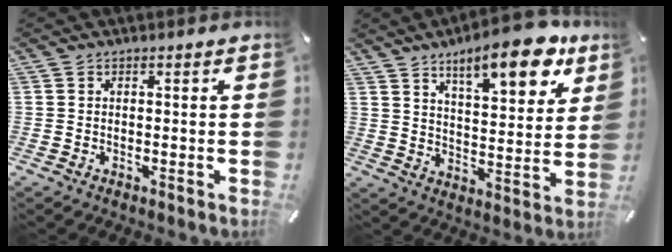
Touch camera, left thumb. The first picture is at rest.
{"total": 15.3, "force": [10.5, 5.2, 9.9], "torque": [-0.140, -0.060, 0.171]}